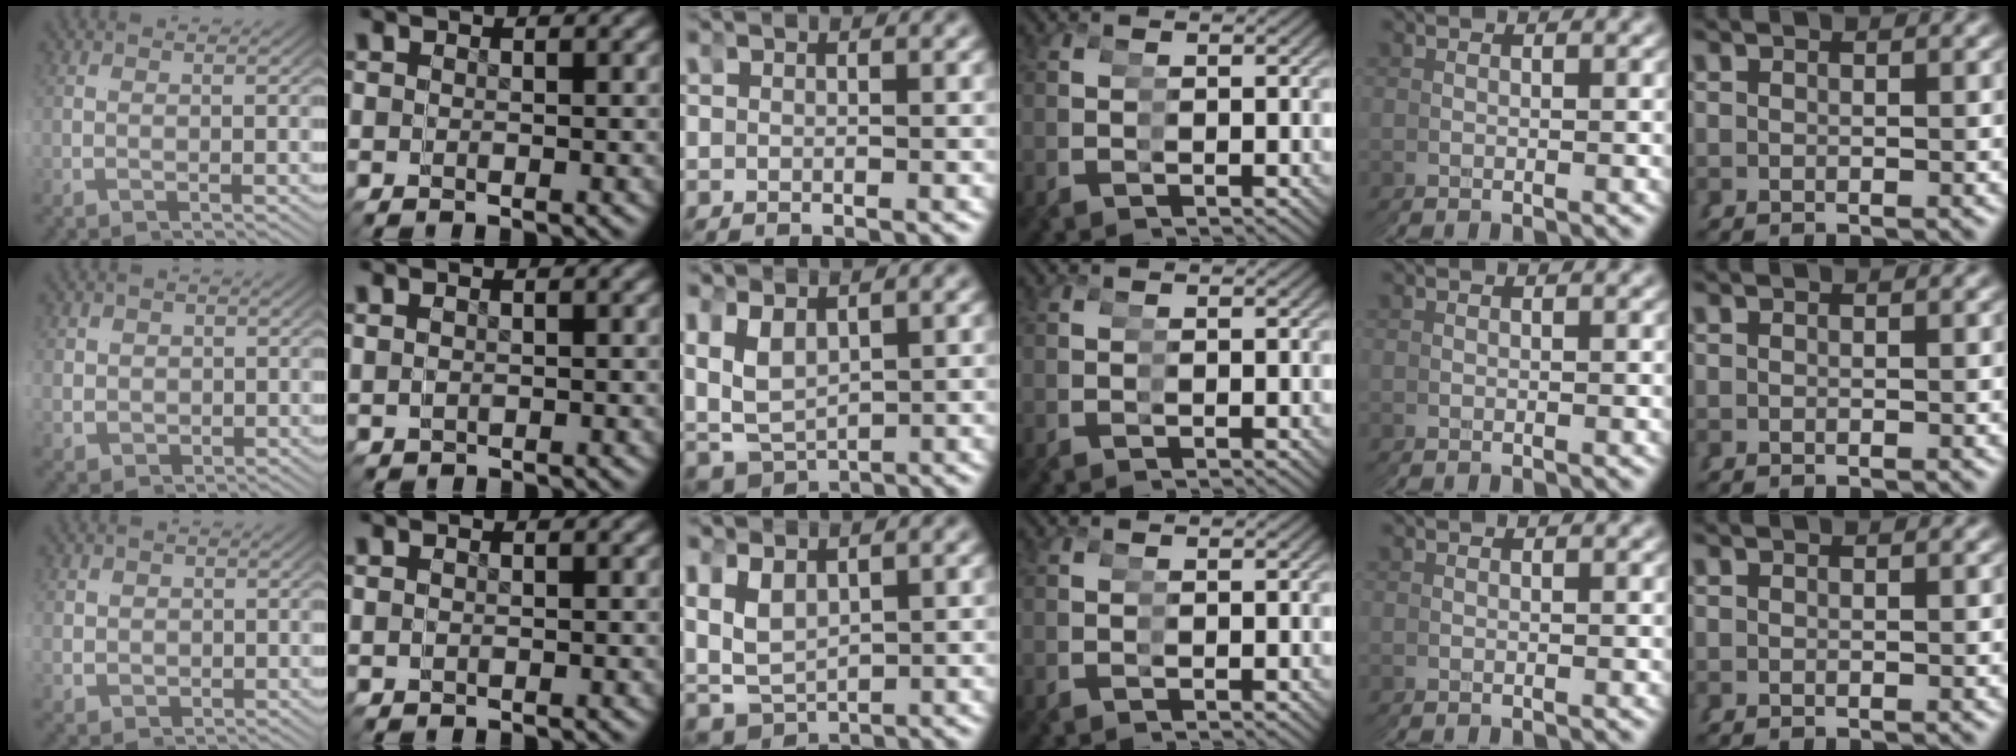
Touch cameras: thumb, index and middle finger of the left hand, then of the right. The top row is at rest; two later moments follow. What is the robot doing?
{"motion": "grasp_and_lifting", "object": "hoodie"}